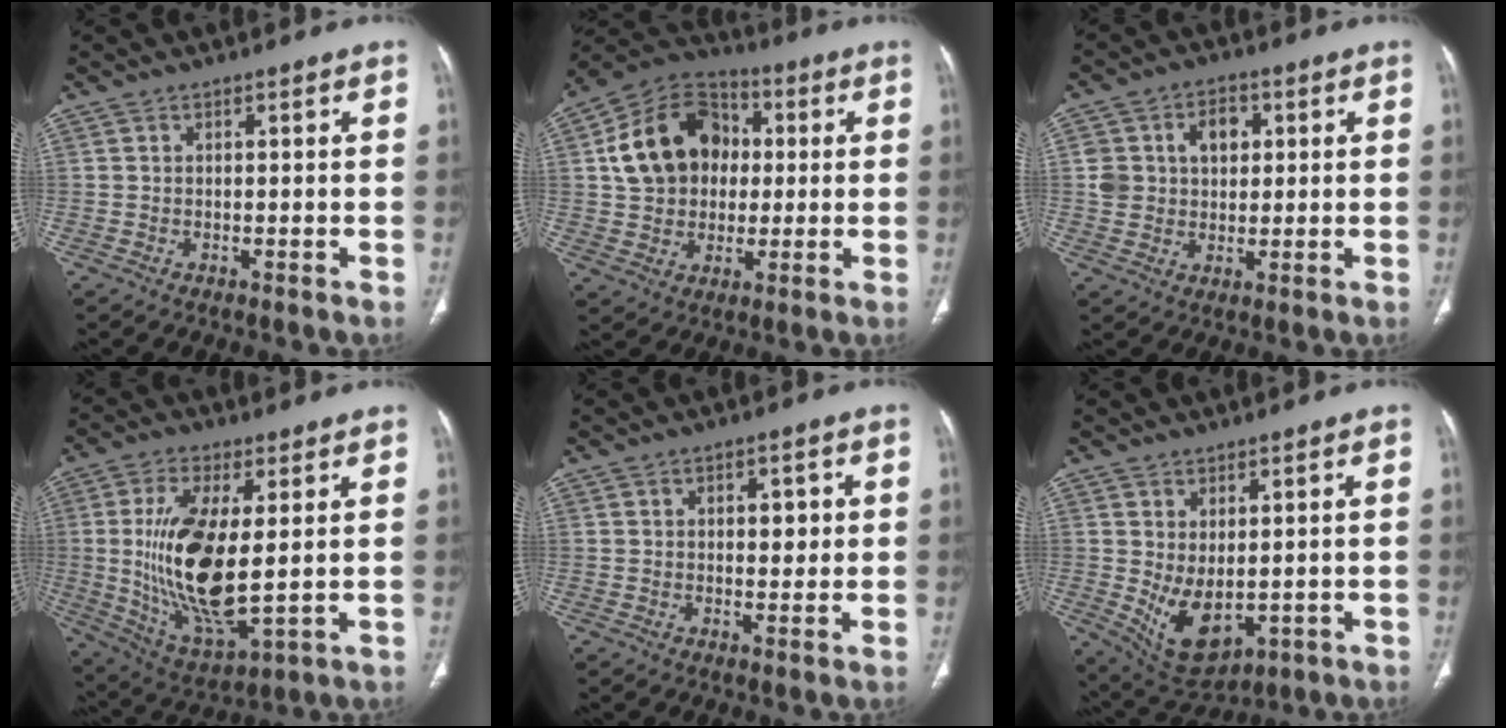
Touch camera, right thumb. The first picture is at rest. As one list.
[{"total": 16.9, "force": [2.2, 13.5, 9.9], "torque": [-0.145, 0.023, 0.034]}, {"total": 8.8, "force": [2.2, 6.8, 5.2], "torque": [-0.052, -0.001, 0.042]}, {"total": 18.4, "force": [1.2, 7.2, 16.9], "torque": [-0.330, -0.025, 0.036]}, {"total": 3.8, "force": [0.8, 2.1, 3.1], "torque": [-0.029, -0.002, 0.012]}, {"total": 9.1, "force": [-0.5, 5.0, 7.5], "torque": [-0.118, -0.013, 0.019]}]